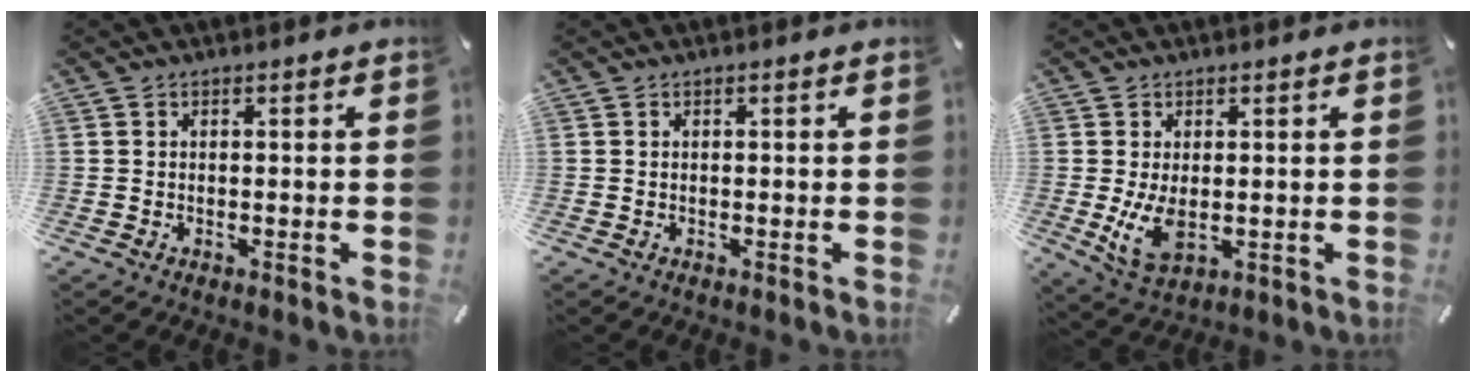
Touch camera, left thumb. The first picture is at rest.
{"total": 0.0}
{"total": 6.9, "force": [-0.2, 4.2, 5.5], "torque": [-0.113, -0.013, -0.003]}